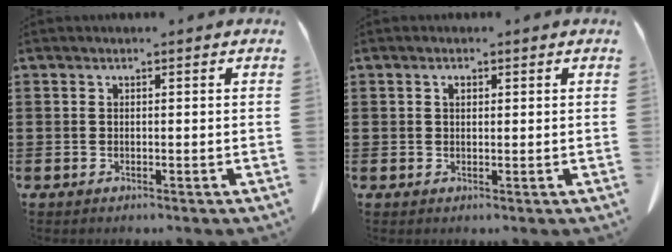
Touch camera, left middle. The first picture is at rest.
{"total": 1.2, "force": [0.6, 0.6, 0.8], "torque": [-0.018, 0.005, 0.010]}